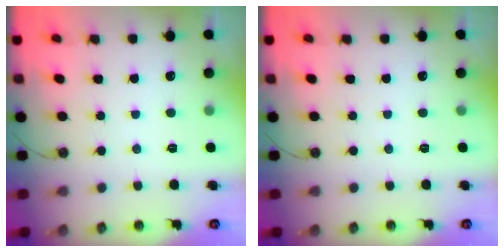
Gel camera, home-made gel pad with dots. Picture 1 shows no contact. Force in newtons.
{"total": 0.0}